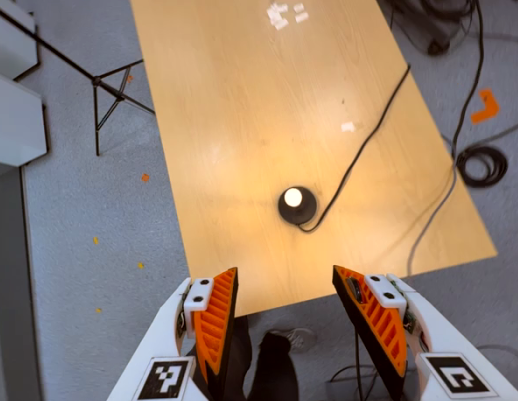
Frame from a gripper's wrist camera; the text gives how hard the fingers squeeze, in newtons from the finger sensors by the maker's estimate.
{"total": 0.0}